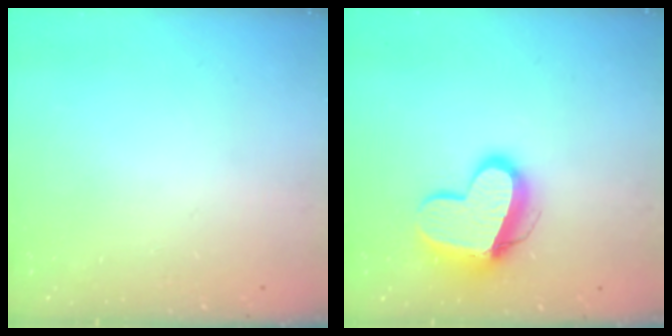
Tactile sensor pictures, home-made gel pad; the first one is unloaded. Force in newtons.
{"total": 13.5, "press": 13.5, "slide": 1.1}